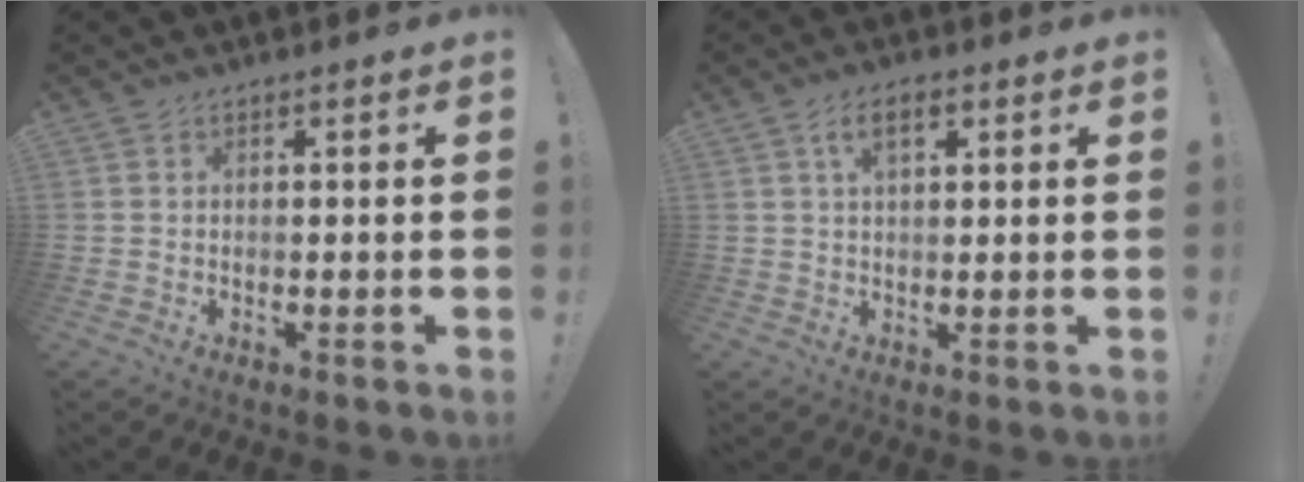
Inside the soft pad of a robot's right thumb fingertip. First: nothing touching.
{"total": 5.3, "force": [2.2, 2.5, 4.2], "torque": [-0.062, 0.000, 0.035]}